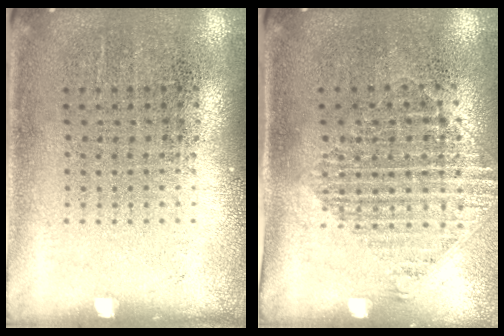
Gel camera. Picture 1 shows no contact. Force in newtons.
{"total": 1.4, "press": 1.2, "slide": 0.9}